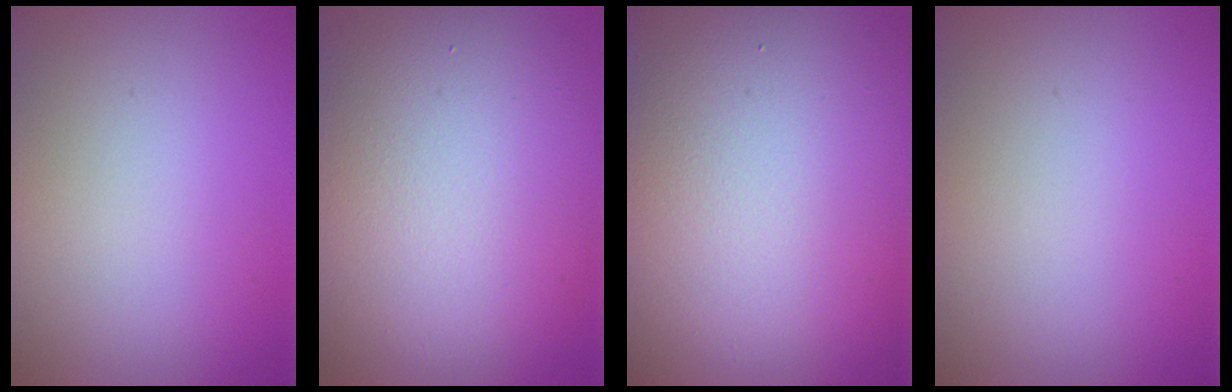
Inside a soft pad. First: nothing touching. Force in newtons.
{"total": 13.1, "press": 13.1, "slide": 0.6}
{"total": 23.2, "press": 23.2, "slide": 1.1}
{"total": 0.0}